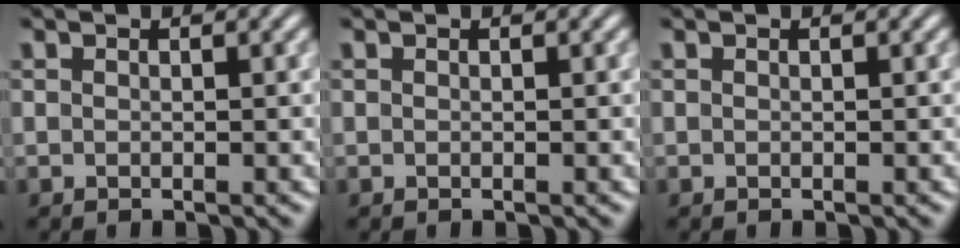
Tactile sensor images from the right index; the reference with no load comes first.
{"total": 0.0}
{"total": 0.0}